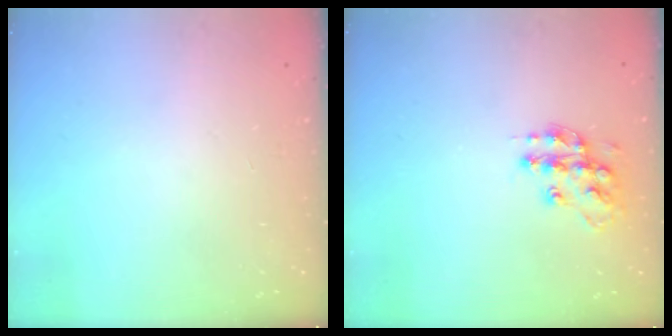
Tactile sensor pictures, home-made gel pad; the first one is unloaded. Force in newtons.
{"total": 13.8, "press": 13.7, "slide": 0.8}